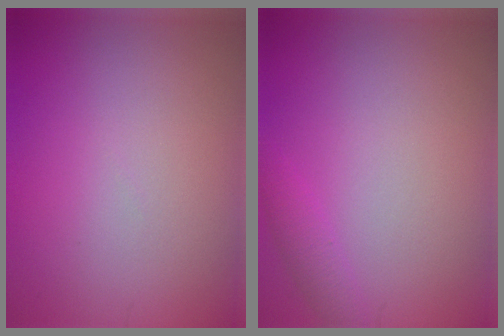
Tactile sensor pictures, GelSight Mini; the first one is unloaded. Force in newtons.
{"total": 1.3, "press": 1.3, "slide": 0.1}